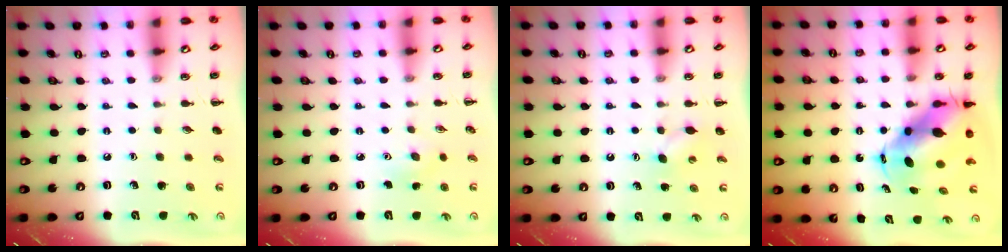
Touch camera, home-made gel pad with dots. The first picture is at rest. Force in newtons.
{"total": 3.8, "press": 3.7, "slide": 0.8}
{"total": 4.7, "press": 4.6, "slide": 1.2}
{"total": 9.0, "press": 8.7, "slide": 2.4}